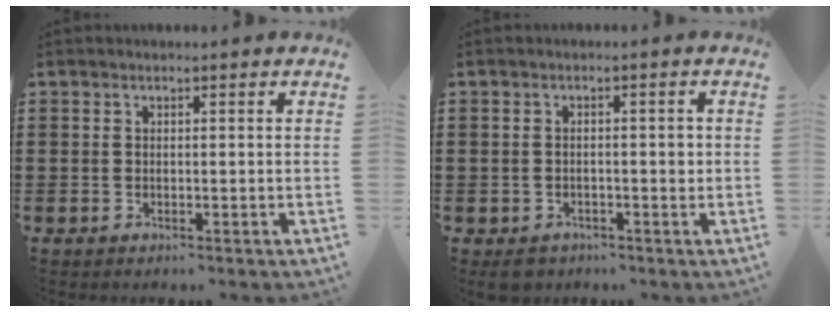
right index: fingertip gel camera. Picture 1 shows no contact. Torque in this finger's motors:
{"motor_torque": [1.46, 0.67, 0.07, 0.01]}